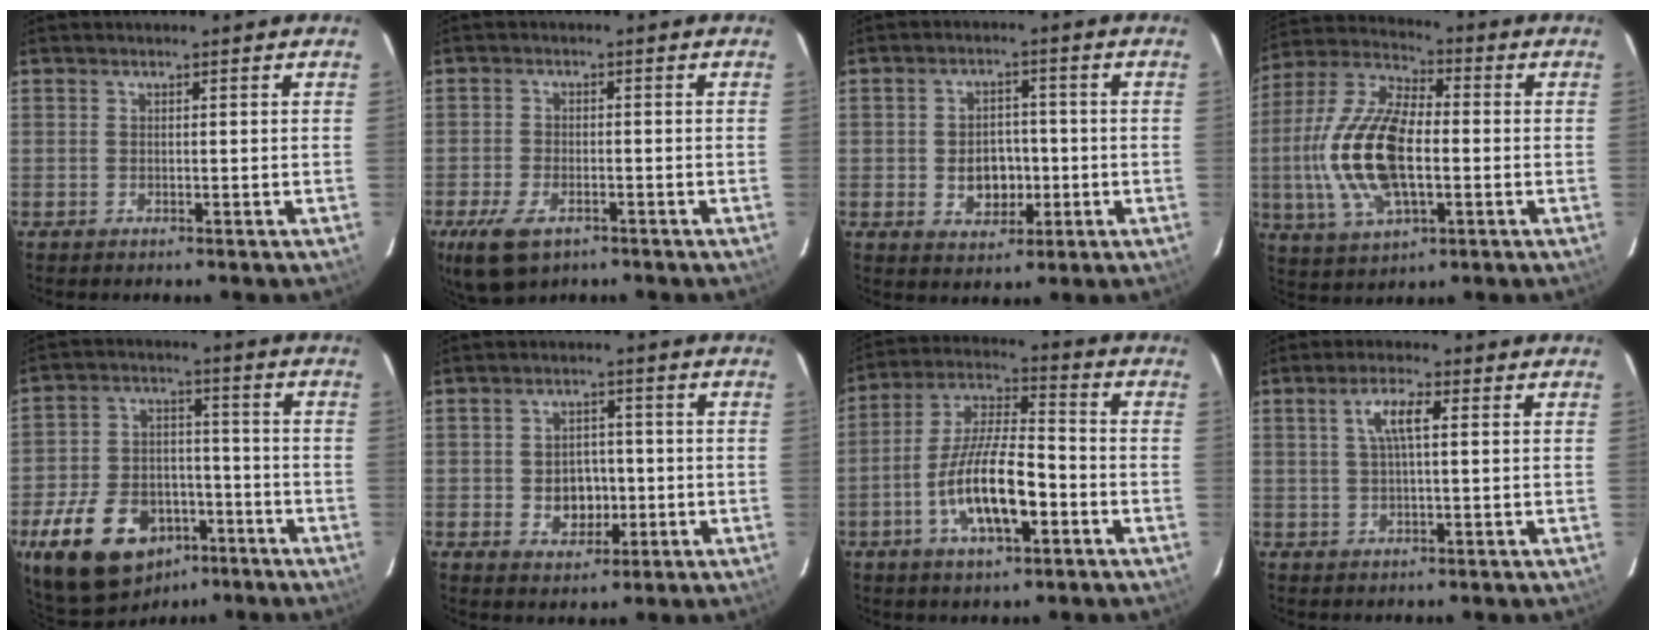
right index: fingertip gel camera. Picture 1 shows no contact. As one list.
[{"total": 8.4, "force": [-4.9, 4.4, 5.3], "torque": [-0.132, -0.020, -0.086]}, {"total": 6.4, "force": [-1.3, 4.9, 3.9], "torque": [-0.078, 0.007, -0.008]}, {"total": 18.0, "force": [-2.2, 8.5, 15.8], "torque": [-0.333, 0.006, -0.041]}, {"total": 17.9, "force": [-10.1, 11.2, 9.6], "torque": [-0.218, 0.009, -0.149]}, {"total": 5.9, "force": [-1.1, 4.8, 3.2], "torque": [-0.065, 0.009, -0.004]}, {"total": 14.0, "force": [-5.0, 4.4, 12.3], "torque": [-0.245, 0.000, -0.090]}, {"total": 4.8, "force": [1.4, 1.1, 4.4], "torque": [-0.087, 0.008, 0.027]}]